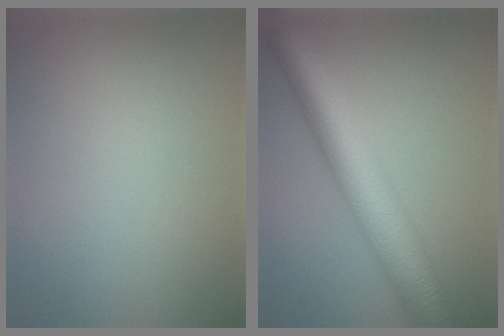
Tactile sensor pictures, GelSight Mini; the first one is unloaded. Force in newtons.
{"total": 8.6, "press": 8.6, "slide": 0.2}